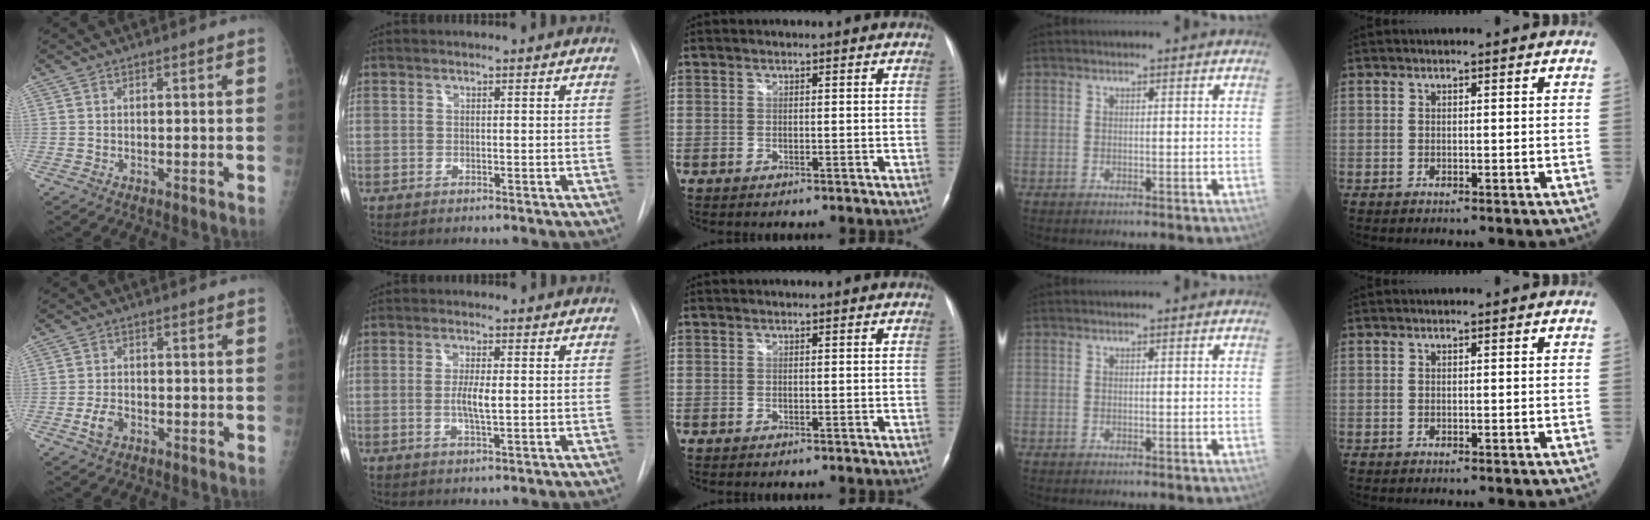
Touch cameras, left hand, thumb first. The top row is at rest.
{"thumb": {"total": 3.4, "force": [-1.6, 2.2, 2.1], "torque": [-0.040, 0.011, -0.028]}, "index": {"total": 3.3, "force": [-0.1, 0.6, 3.3], "torque": [-0.063, -0.003, -0.001]}}